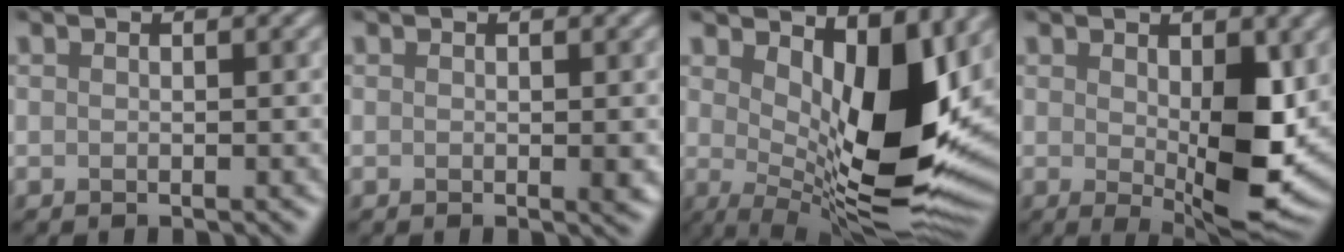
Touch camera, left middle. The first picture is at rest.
{"total": 1.0, "force": [0.0, 0.1, 1.0], "torque": [-0.014, 0.000, 0.002]}
{"total": 12.4, "force": [2.2, 5.2, 11.0], "torque": [-0.158, -0.024, 0.046]}
{"total": 7.4, "force": [0.4, 2.7, 6.9], "torque": [-0.115, -0.013, 0.018]}